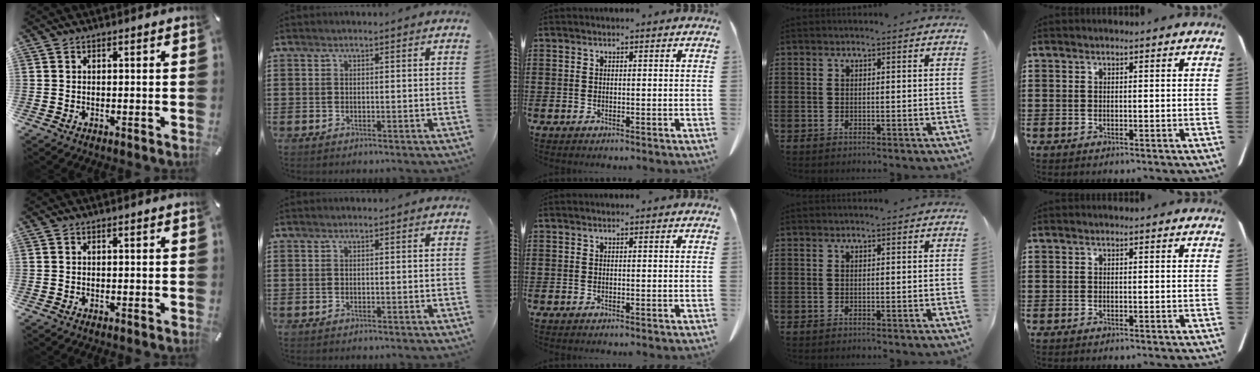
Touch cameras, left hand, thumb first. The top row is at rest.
{}